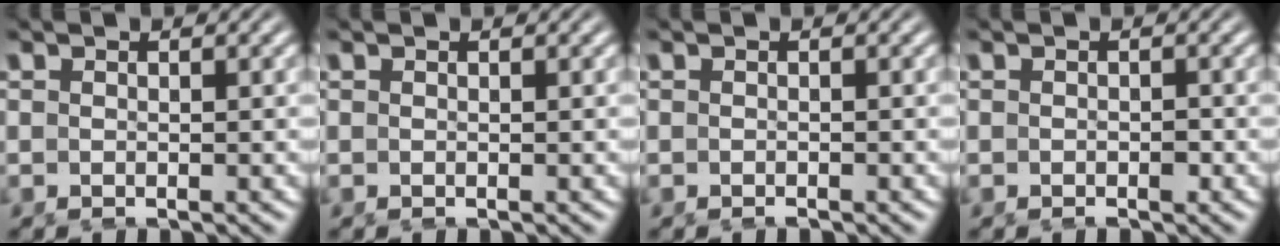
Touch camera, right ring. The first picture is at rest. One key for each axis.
{"total": 0.0}
{"total": 0.5, "fx": -0.5, "fy": -0.1, "fz": 0.1, "tx": -0.002, "ty": -0.004, "tz": -0.007}
{"total": 0.7, "fx": -0.6, "fy": 0.2, "fz": 0.3, "tx": -0.007, "ty": -0.008, "tz": -0.006}